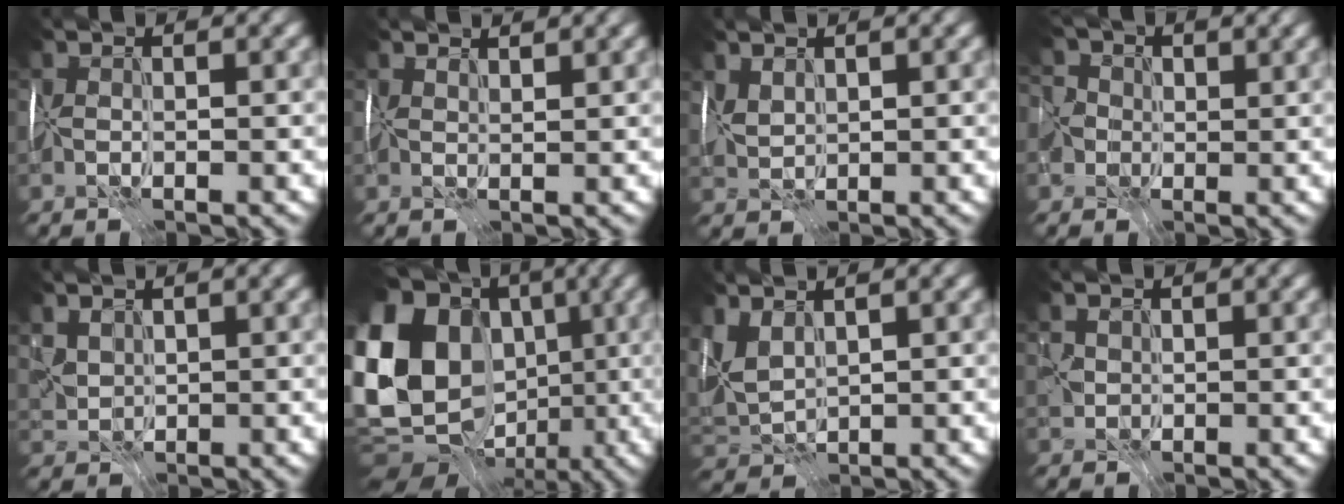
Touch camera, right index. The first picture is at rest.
{"total": 1.9, "force": [1.9, 0.0, 0.5], "torque": [-0.006, 0.000, 0.026]}
{"total": 1.5, "force": [1.0, 0.7, 0.8], "torque": [-0.025, 0.001, 0.022]}
{"total": 6.9, "force": [0.7, 5.6, 4.0], "torque": [-0.086, 0.017, -0.023]}
{"total": 2.2, "force": [1.3, 1.5, 1.1], "torque": [-0.034, 0.001, 0.027]}
{"total": 18.3, "force": [0.8, 14.8, 10.8], "torque": [-0.239, 0.002, 0.006]}
{"total": 3.1, "force": [1.5, 1.7, 2.1], "torque": [-0.056, 0.005, 0.028]}
{"total": 1.5, "force": [0.4, 1.3, 0.7], "torque": [-0.022, -0.002, 0.005]}